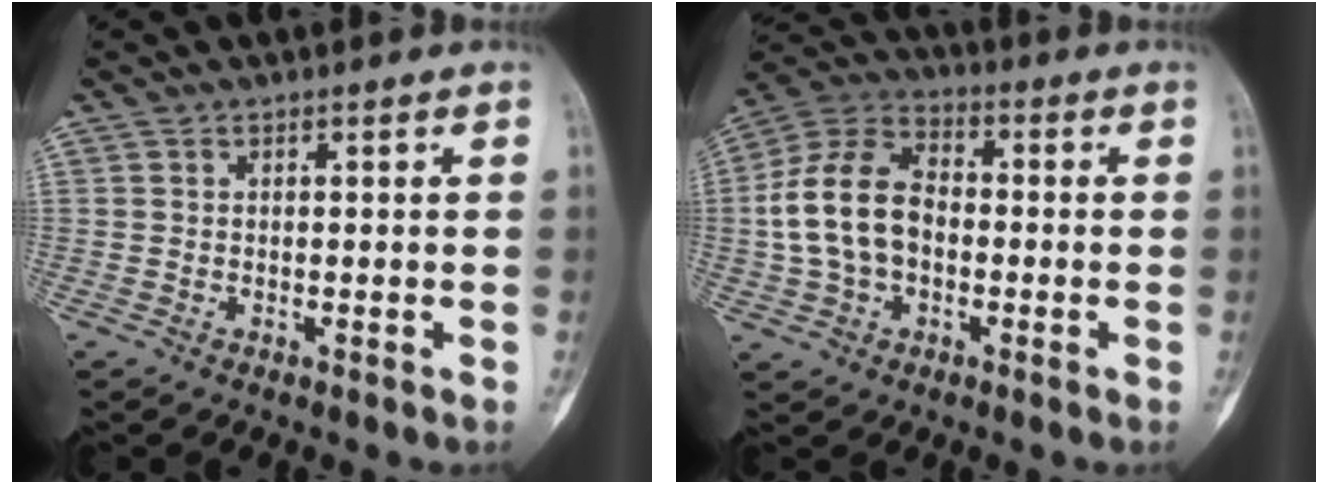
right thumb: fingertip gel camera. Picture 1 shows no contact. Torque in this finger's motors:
{"motor_torque": [1.05, 1.06, 0.51, -0.39, 0.16]}